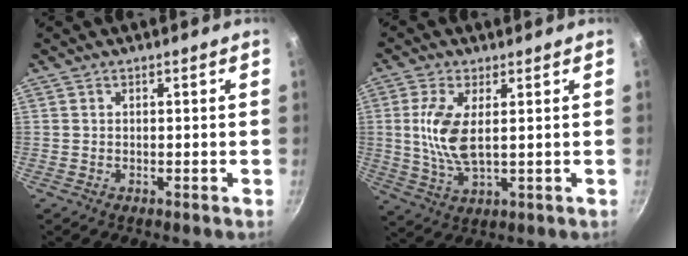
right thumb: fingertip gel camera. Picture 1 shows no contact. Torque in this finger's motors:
{"motor_torque": [-0.26, 0.50, 0.73, 0.56, 0.03]}